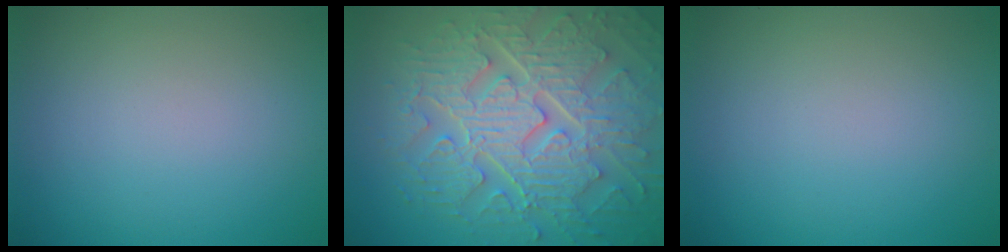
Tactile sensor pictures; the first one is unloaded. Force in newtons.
{"total": 9.4, "press": 6.9, "slide": 6.4}
{"total": 0.0}